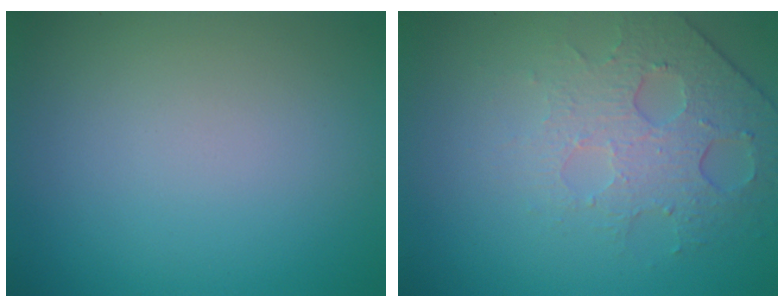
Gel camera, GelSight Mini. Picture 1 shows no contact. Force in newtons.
{"total": 4.9, "press": 3.1, "slide": 3.7}